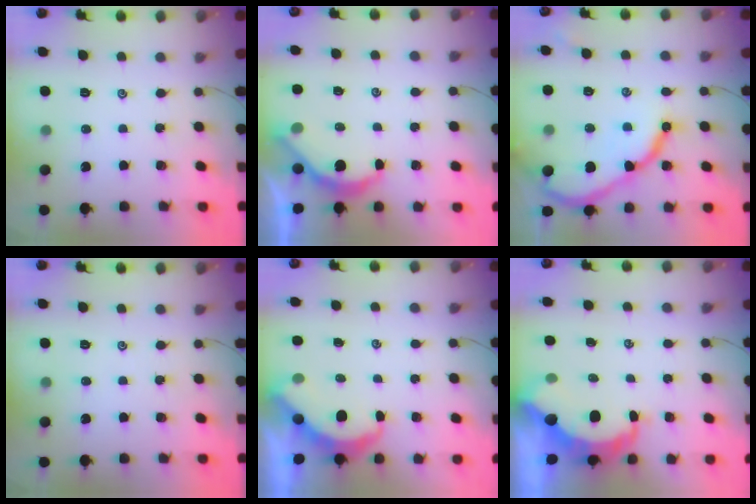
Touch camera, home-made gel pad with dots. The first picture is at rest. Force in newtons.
{"total": 4.5, "press": 4.5, "slide": 0.3}
{"total": 12.6, "press": 12.6, "slide": 1.2}
{"total": 0.0}
{"total": 5.4, "press": 5.4, "slide": 0.1}
{"total": 9.2, "press": 9.2, "slide": 0.9}